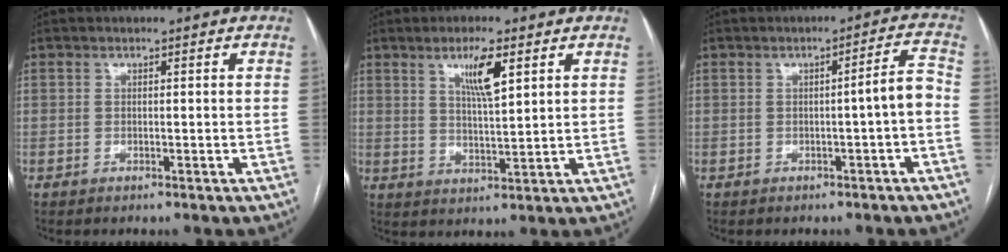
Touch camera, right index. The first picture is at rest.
{"total": 6.3, "force": [3.1, 0.8, 5.4], "torque": [-0.098, -0.004, 0.056]}
{"total": 3.8, "force": [-1.0, 0.0, 3.6], "torque": [-0.045, 0.011, -0.014]}